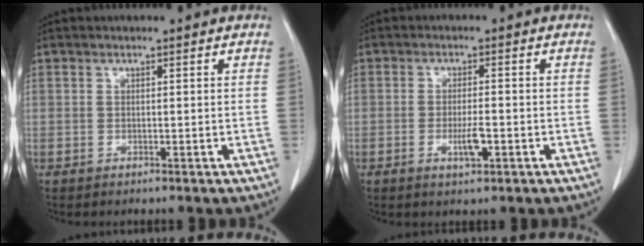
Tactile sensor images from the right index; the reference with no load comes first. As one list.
[{"total": 3.7, "force": [-1.3, 0.7, 3.4], "torque": [-0.062, -0.001, -0.021]}]